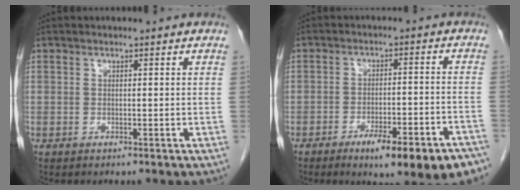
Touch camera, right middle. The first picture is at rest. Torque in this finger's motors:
{"motor_torque": [1.25, -0.88, 0.23, 0.08]}